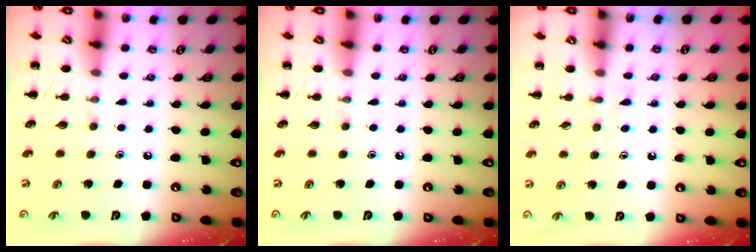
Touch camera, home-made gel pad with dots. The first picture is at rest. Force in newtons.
{"total": 0.0}
{"total": 3.1, "press": 2.9, "slide": 1.2}